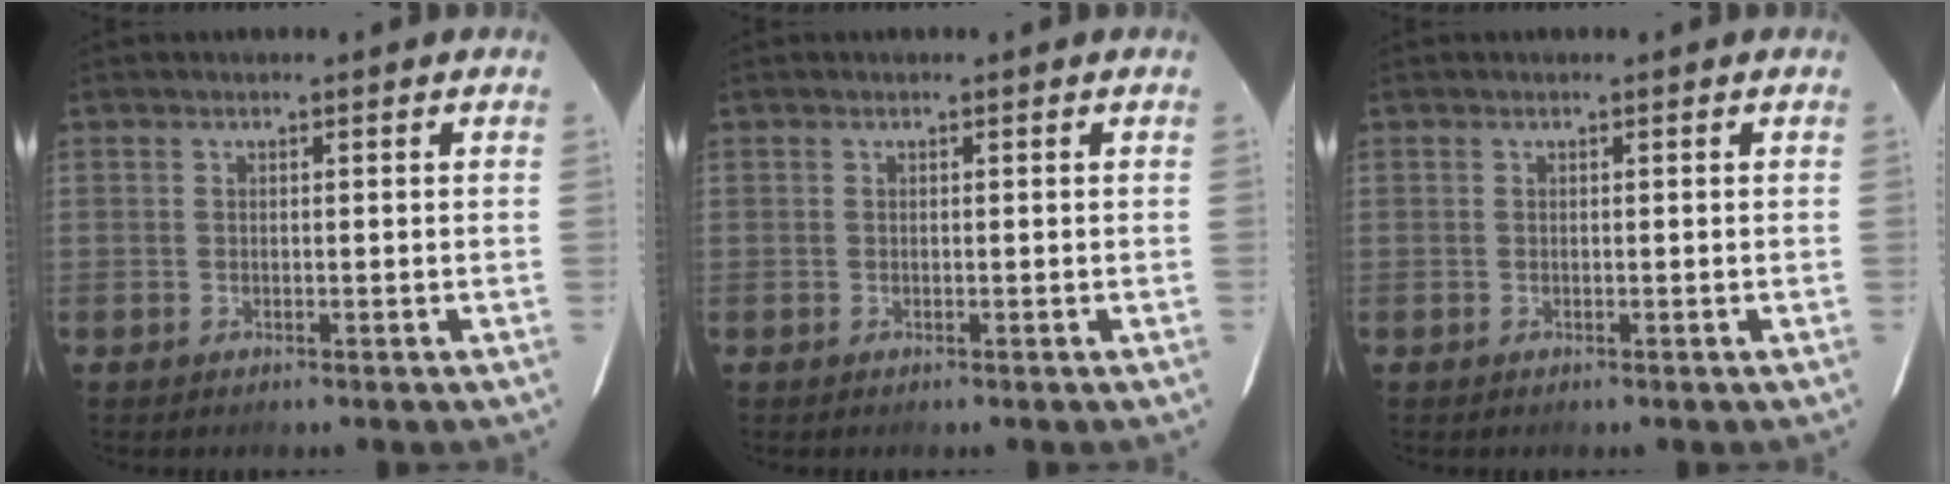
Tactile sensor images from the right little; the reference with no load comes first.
{"total": 0.0}
{"total": 0.0}